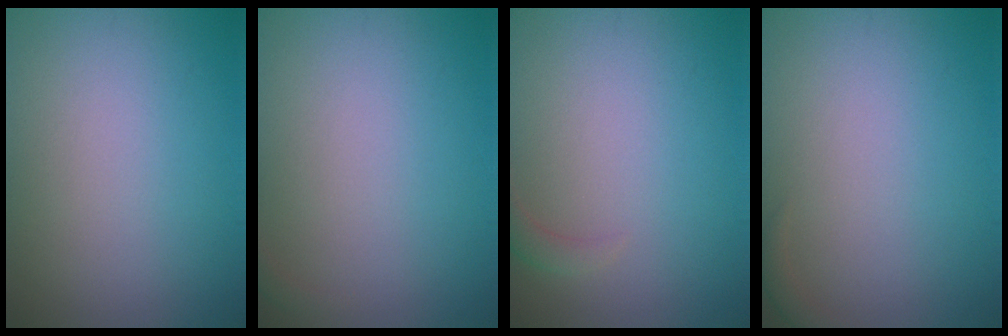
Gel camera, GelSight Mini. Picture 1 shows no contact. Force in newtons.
{"total": 0.6, "press": 0.6, "slide": 0.1}
{"total": 1.2, "press": 1.1, "slide": 0.2}
{"total": 0.7, "press": 0.7, "slide": 0.1}